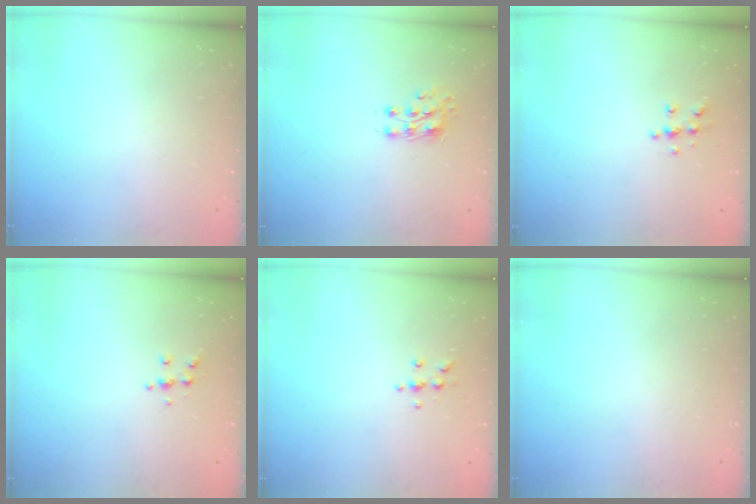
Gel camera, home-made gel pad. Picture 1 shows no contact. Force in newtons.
{"total": 7.8, "press": 7.7, "slide": 0.8}
{"total": 5.4, "press": 5.4, "slide": 0.3}
{"total": 4.7, "press": 4.6, "slide": 0.5}
{"total": 5.6, "press": 5.6, "slide": 0.7}
{"total": 0.0}